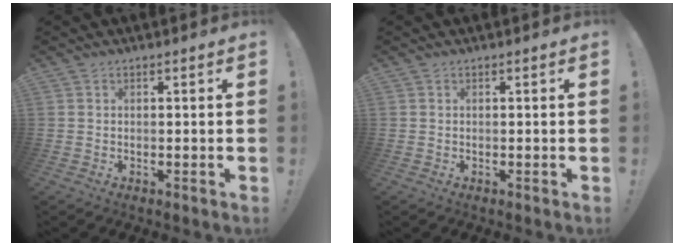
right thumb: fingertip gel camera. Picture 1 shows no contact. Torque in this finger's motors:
{"motor_torque": [-0.09, -0.09, 0.04, 0.04, 0.02]}